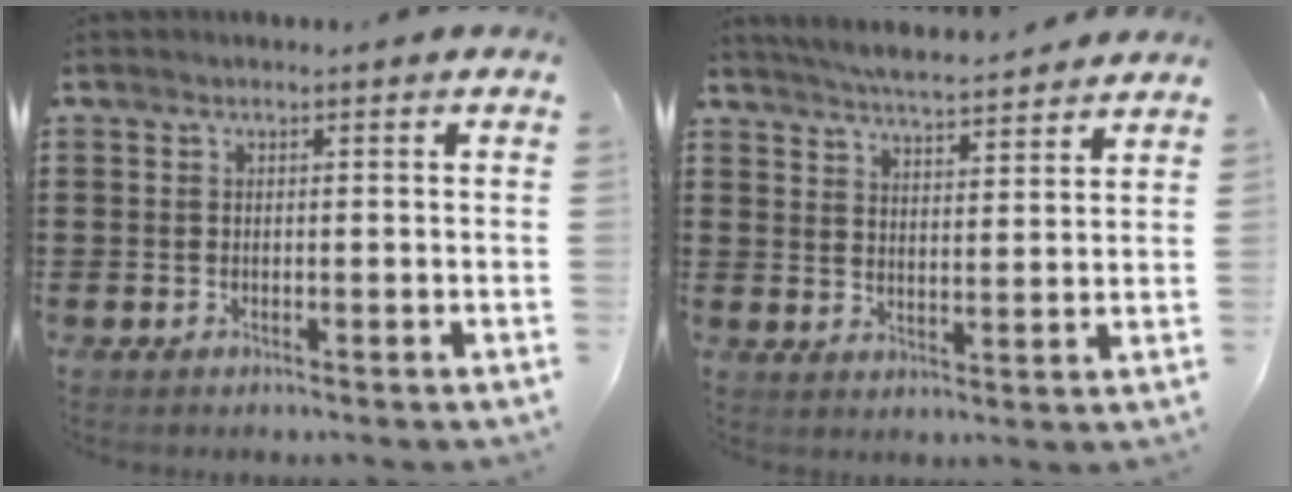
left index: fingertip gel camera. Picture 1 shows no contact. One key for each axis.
{"total": 4.8, "fx": 4.6, "fy": -0.4, "fz": 1.0, "tx": -0.037, "ty": -0.027, "tz": 0.081}